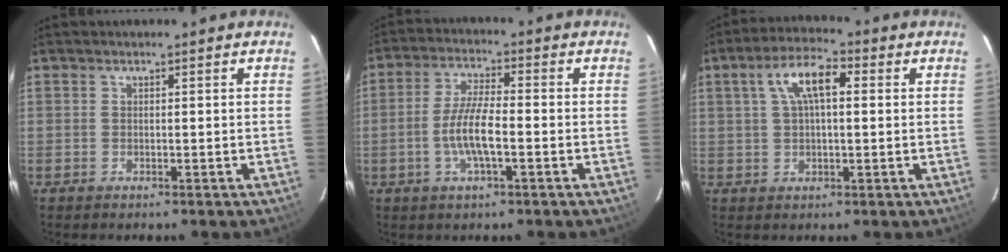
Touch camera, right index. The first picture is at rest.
{"total": 7.7, "force": [-2.2, 1.6, 7.2], "torque": [-0.146, 0.001, -0.045]}
{"total": 8.1, "force": [2.1, 3.4, 7.1], "torque": [-0.133, 0.023, 0.038]}